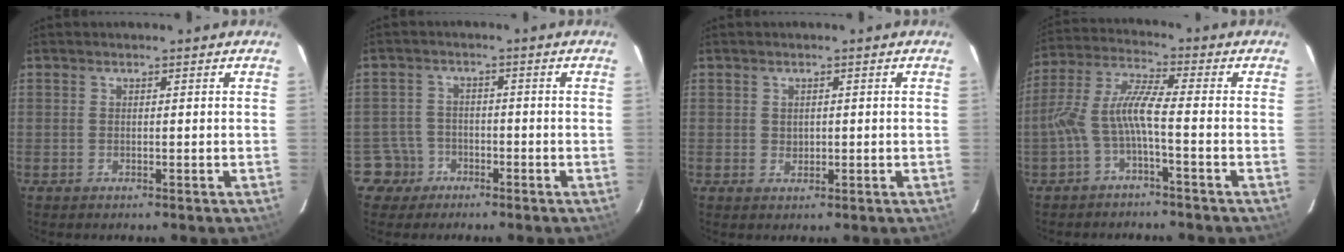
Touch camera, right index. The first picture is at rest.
{"total": 4.6, "force": [-2.6, 3.8, -0.4], "torque": [0.000, 0.020, -0.048]}
{"total": 1.3, "force": [0.2, 1.2, 0.6], "torque": [-0.006, 0.003, 0.005]}
{"total": 7.4, "force": [-2.8, 0.6, 6.8], "torque": [-0.162, 0.012, -0.053]}